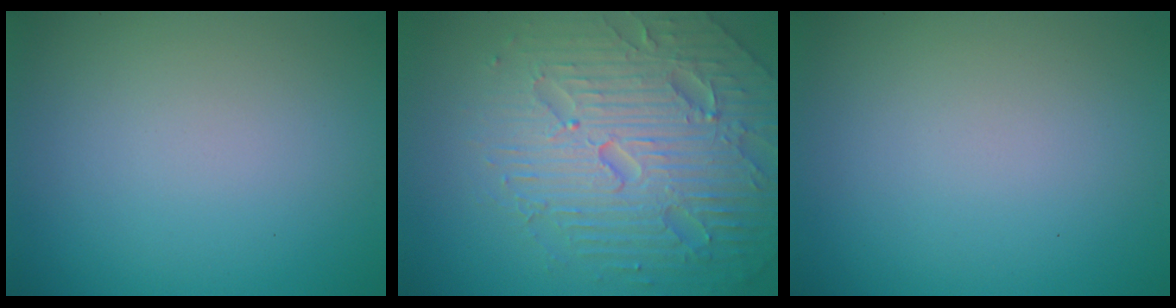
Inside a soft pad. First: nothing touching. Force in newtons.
{"total": 7.4, "press": 7.3, "slide": 1.5}
{"total": 0.0}